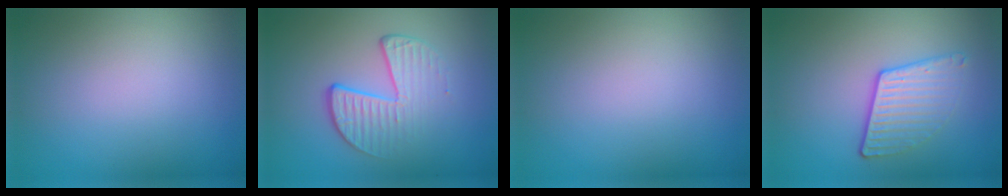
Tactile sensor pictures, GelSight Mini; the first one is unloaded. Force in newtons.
{"total": 4.2, "press": 2.6, "slide": 3.3}
{"total": 0.0}
{"total": 3.6, "press": 2.7, "slide": 2.4}